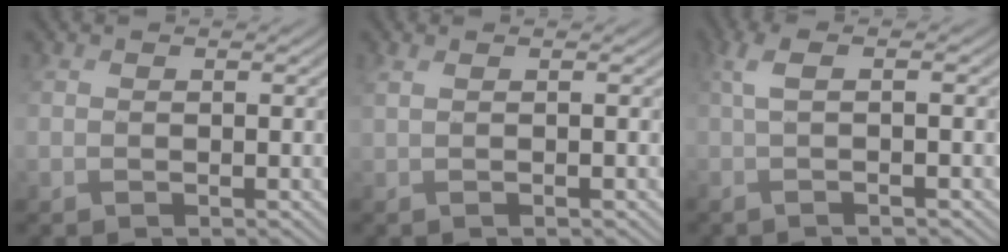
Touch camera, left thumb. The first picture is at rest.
{"total": 2.1, "force": [0.4, 0.5, 2.0], "torque": [-0.031, 0.000, -0.008]}
{"total": 4.7, "force": [-0.1, 1.2, 4.5], "torque": [-0.078, 0.007, -0.013]}